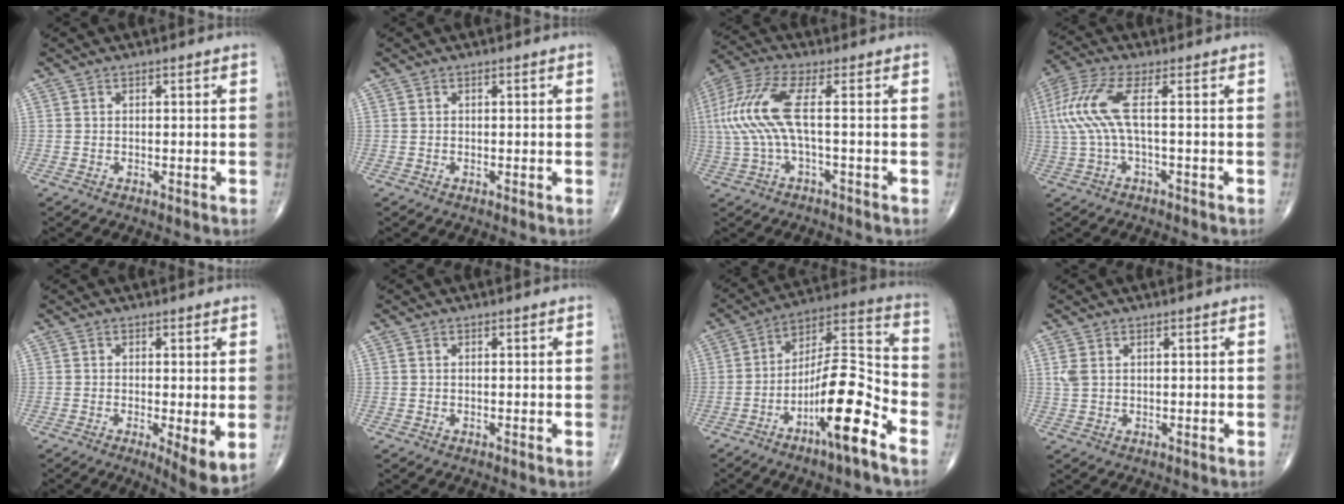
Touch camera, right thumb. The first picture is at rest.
{"total": 0.0}
{"total": 11.1, "force": [0.4, 2.7, 10.7], "torque": [-0.281, 0.028, 0.004]}
{"total": 9.4, "force": [0.8, 2.2, 9.1], "torque": [-0.247, 0.023, 0.013]}
{"total": 6.1, "force": [-1.0, 1.6, 5.8], "torque": [-0.092, -0.021, -0.017]}
{"total": 0.0}
{"total": 16.8, "force": [-8.4, 3.4, 14.1], "torque": [-0.248, 0.066, -0.144]}
{"total": 2.4, "force": [0.8, 1.4, 1.8], "torque": [-0.050, 0.008, 0.023]}